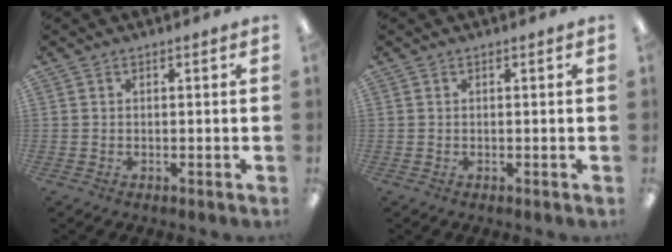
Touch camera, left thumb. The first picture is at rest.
{"total": 0.0}